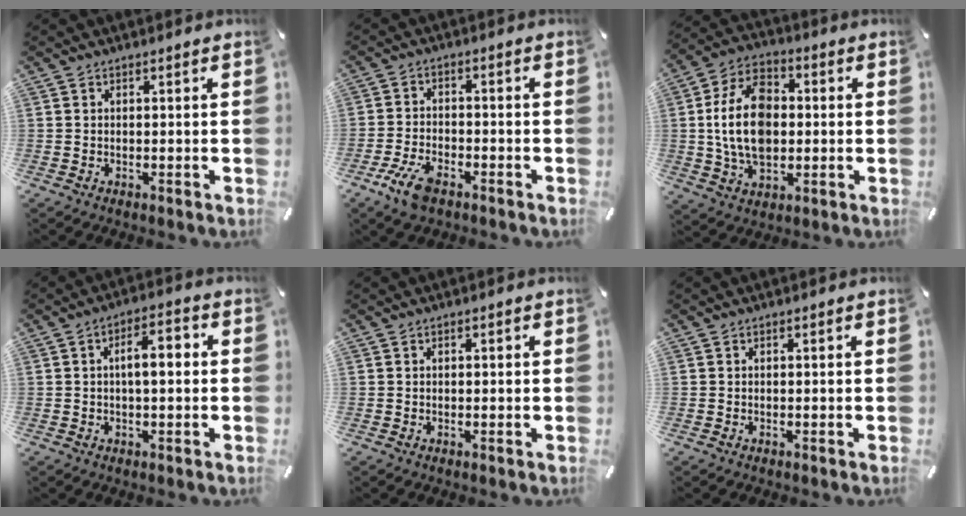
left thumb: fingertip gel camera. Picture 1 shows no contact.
{"total": 7.2, "force": [-4.1, 3.4, 4.9], "torque": [-0.112, 0.009, -0.078]}
{"total": 16.1, "force": [0.0, 11.1, 11.6], "torque": [-0.236, 0.010, 0.000]}
{"total": 6.6, "force": [0.3, 2.8, 5.9], "torque": [-0.088, 0.007, -0.003]}
{"total": 0.5, "force": [0.0, 0.4, 0.3], "torque": [-0.006, 0.001, -0.001]}
{"total": 0.0}